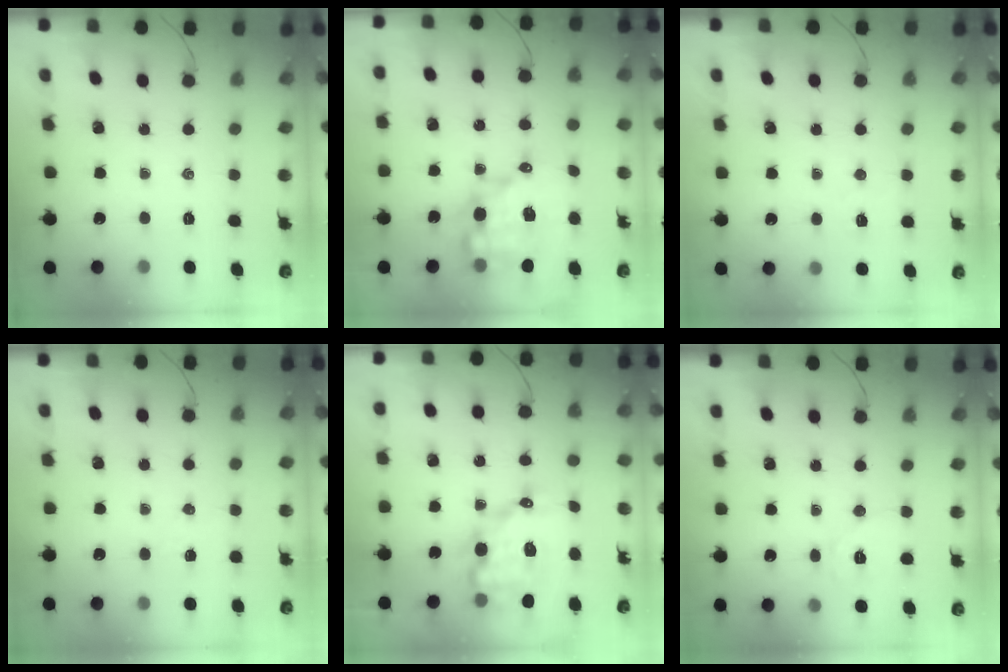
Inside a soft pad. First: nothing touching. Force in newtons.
{"total": 11.3, "press": 10.9, "slide": 2.7}
{"total": 3.9, "press": 3.8, "slide": 0.8}
{"total": 3.6, "press": 3.5, "slide": 0.9}
{"total": 10.9, "press": 10.6, "slide": 2.6}
{"total": 7.1, "press": 7.0, "slide": 0.9}